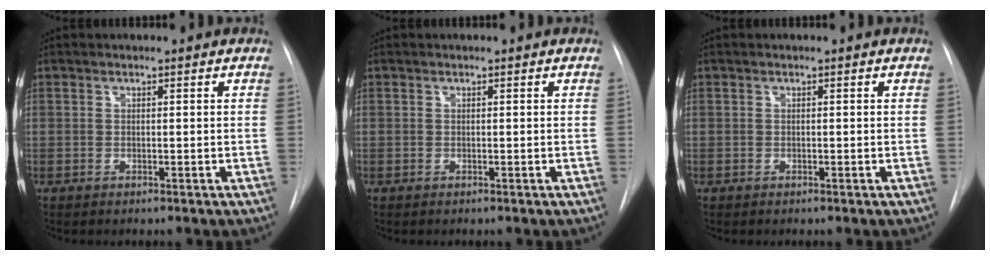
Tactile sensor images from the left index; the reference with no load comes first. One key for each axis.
{"total": 0.0}
{"total": 0.0}